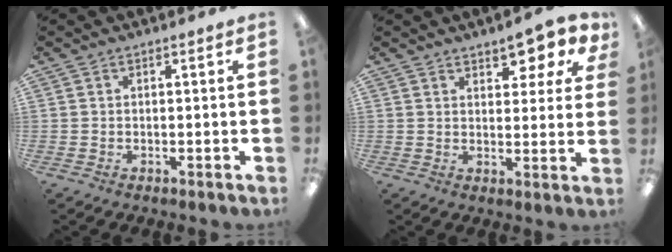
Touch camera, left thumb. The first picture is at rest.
{"total": 5.9, "force": [4.9, 2.2, 2.6], "torque": [-0.022, -0.031, 0.082]}